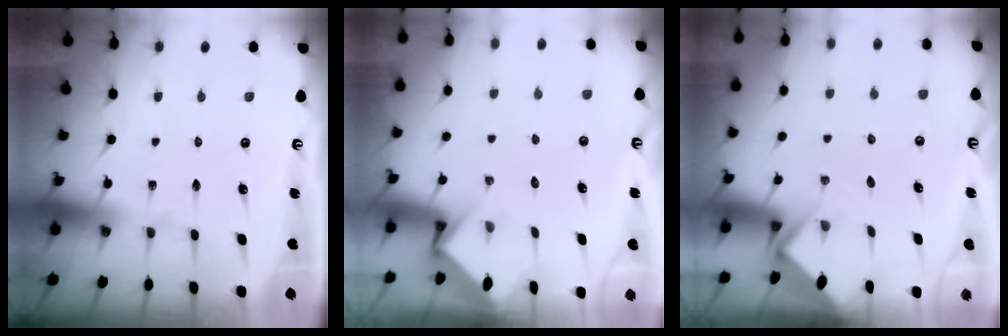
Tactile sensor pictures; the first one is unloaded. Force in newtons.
{"total": 3.6, "press": 3.6, "slide": 0.3}
{"total": 2.7, "press": 2.7, "slide": 0.2}